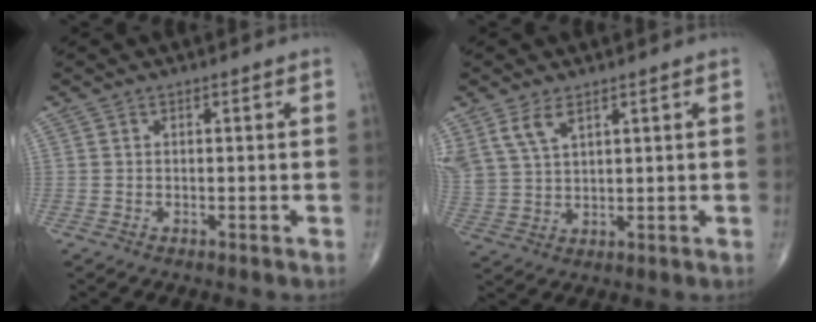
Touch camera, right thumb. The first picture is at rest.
{"total": 6.8, "force": [4.1, 3.3, 4.3], "torque": [-0.091, -0.009, 0.093]}